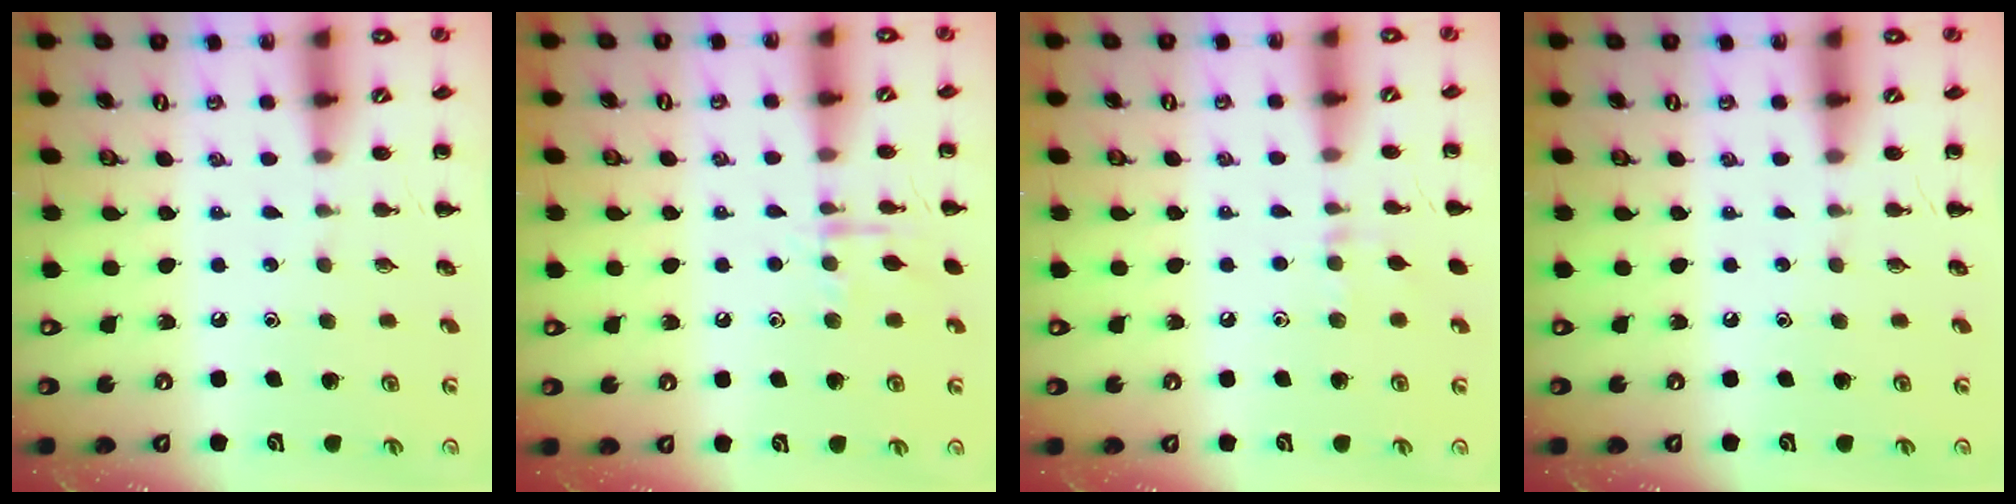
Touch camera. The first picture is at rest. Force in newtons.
{"total": 7.9, "press": 7.8, "slide": 0.8}
{"total": 5.4, "press": 5.1, "slide": 1.9}
{"total": 0.0}